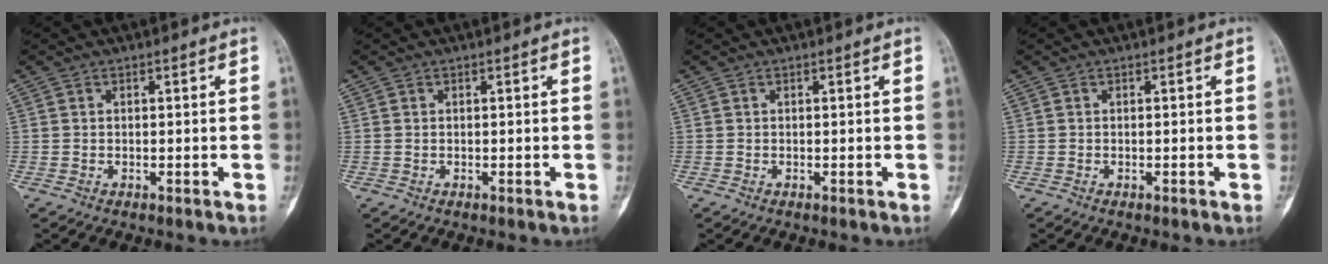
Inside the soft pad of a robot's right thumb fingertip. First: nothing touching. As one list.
[{"total": 0.0}, {"total": 0.0}, {"total": 0.0}]